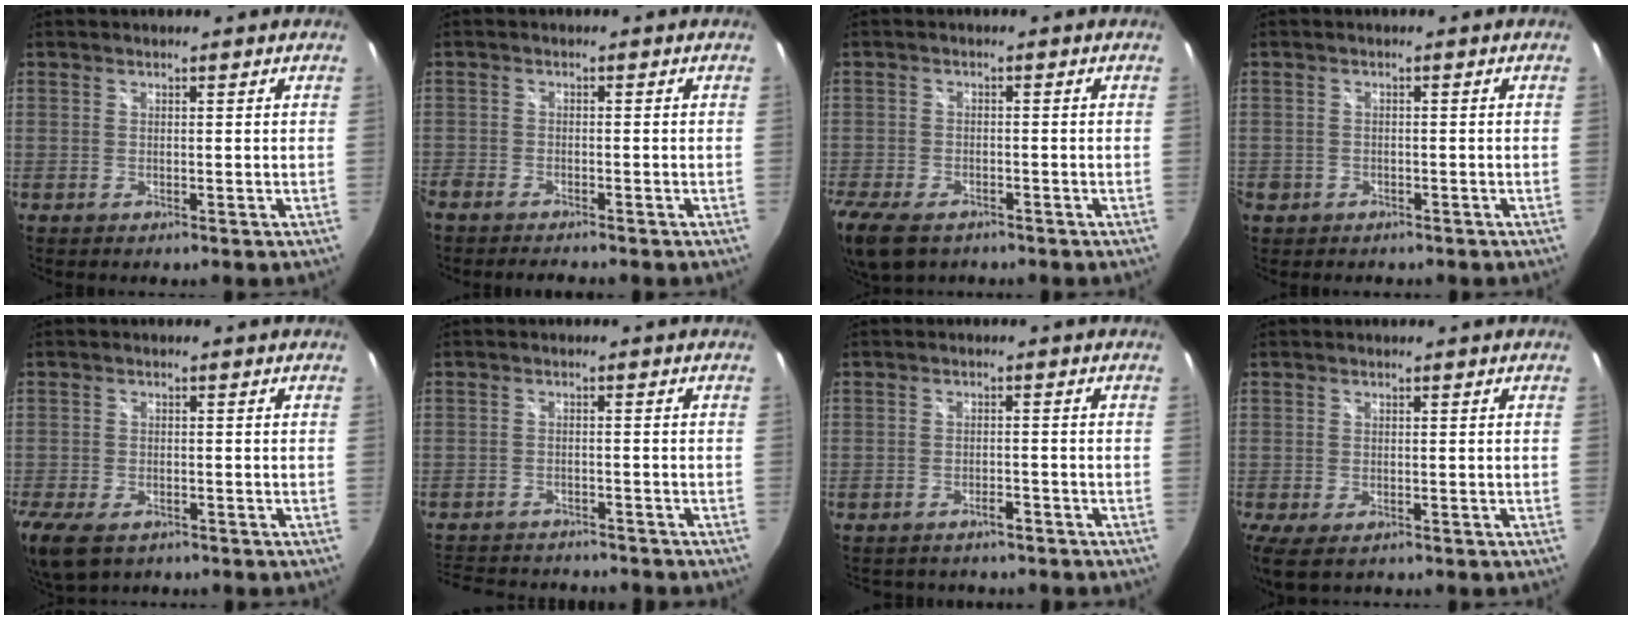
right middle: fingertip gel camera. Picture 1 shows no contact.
{"total": 4.3, "force": [-3.9, 1.0, 1.5], "torque": [-0.046, -0.018, -0.069]}
{"total": 10.0, "force": [-6.9, 5.0, 5.2], "torque": [-0.142, -0.035, -0.129]}
{"total": 2.7, "force": [-1.3, 2.3, 0.7], "torque": [-0.023, -0.001, -0.018]}
{"total": 9.2, "force": [-5.9, 4.8, 5.2], "torque": [-0.136, -0.036, -0.111]}
{"total": 12.6, "force": [-11.1, 4.2, 4.3], "torque": [-0.108, -0.004, -0.166]}
{"total": 4.2, "force": [-3.6, 1.8, 1.3], "torque": [-0.033, -0.004, -0.048]}
{"total": 5.9, "force": [-3.3, 2.7, 4.1], "torque": [-0.084, -0.029, -0.052]}